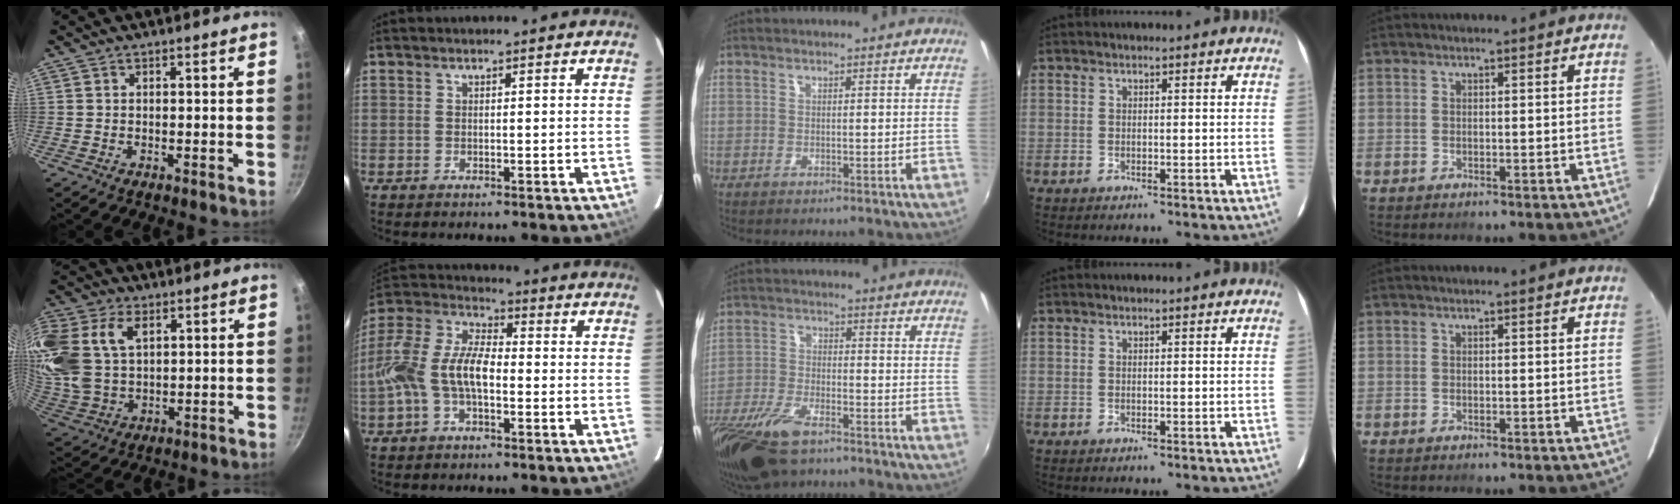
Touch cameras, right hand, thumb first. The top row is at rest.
{"thumb": {"total": 20.4, "force": [6.8, 13.9, 13.4], "torque": [-0.310, 0.006, 0.138]}, "index": {"total": 13.0, "force": [-2.8, 6.6, 10.8], "torque": [-0.225, 0.016, -0.060]}, "middle": {"total": 15.4, "force": [-10.7, 5.9, 9.4], "torque": [-0.219, -0.044, -0.205]}}